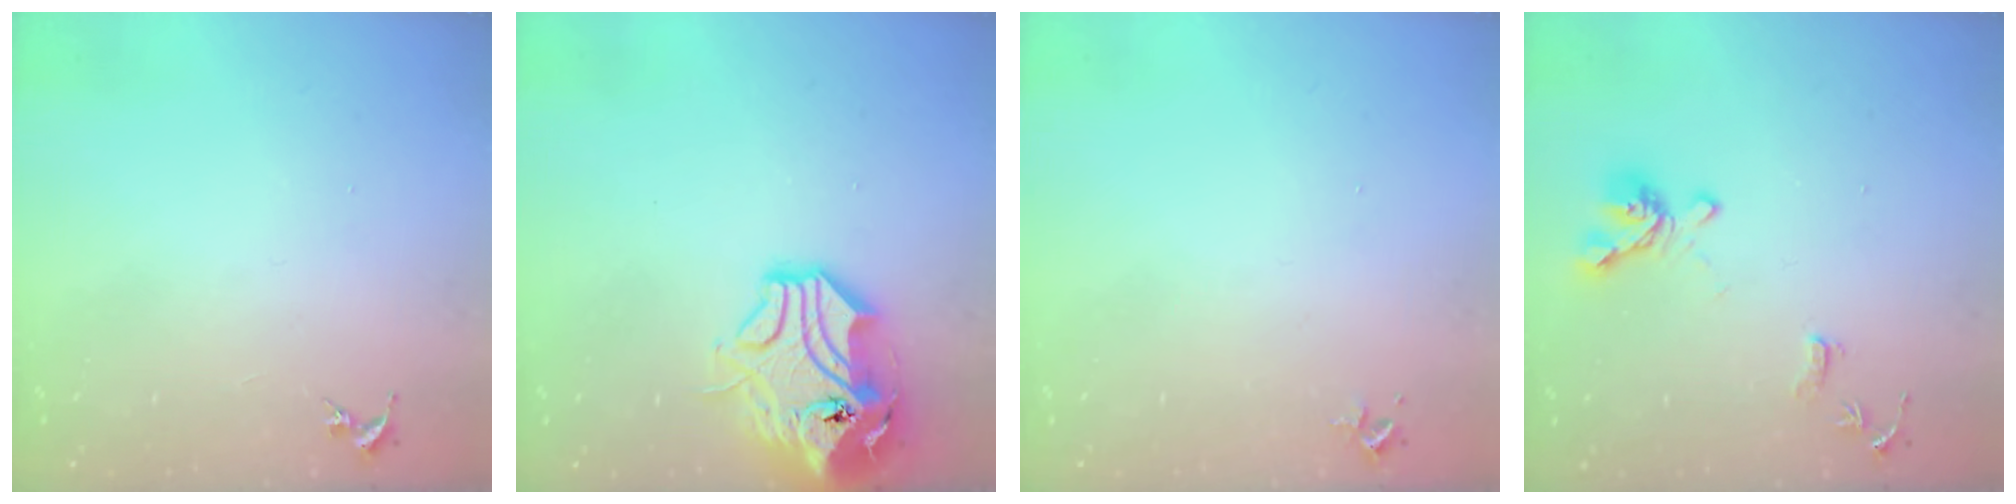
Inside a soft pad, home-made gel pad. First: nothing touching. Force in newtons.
{"total": 17.8, "press": 17.5, "slide": 2.8}
{"total": 2.4, "press": 2.4, "slide": 0.3}
{"total": 12.7, "press": 12.6, "slide": 1.5}